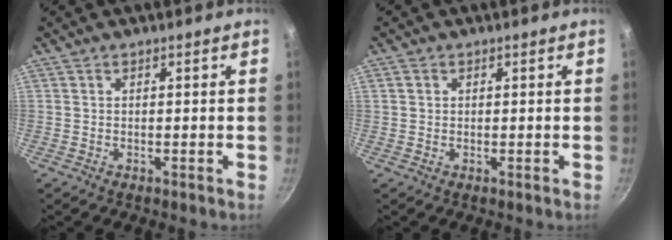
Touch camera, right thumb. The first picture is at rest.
{"total": 1.0, "force": [0.2, 0.9, 0.3], "torque": [-0.005, 0.003, 0.002]}